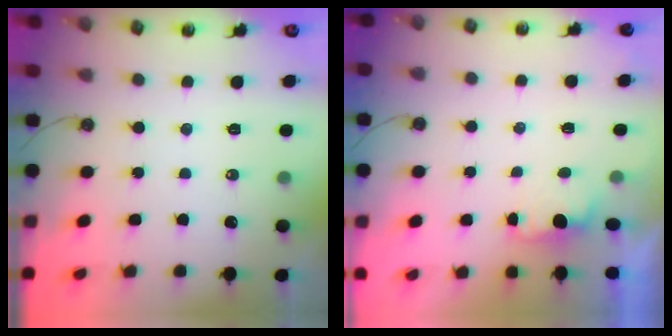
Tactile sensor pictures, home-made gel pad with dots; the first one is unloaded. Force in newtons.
{"total": 0.8, "press": 0.2, "slide": 0.7}